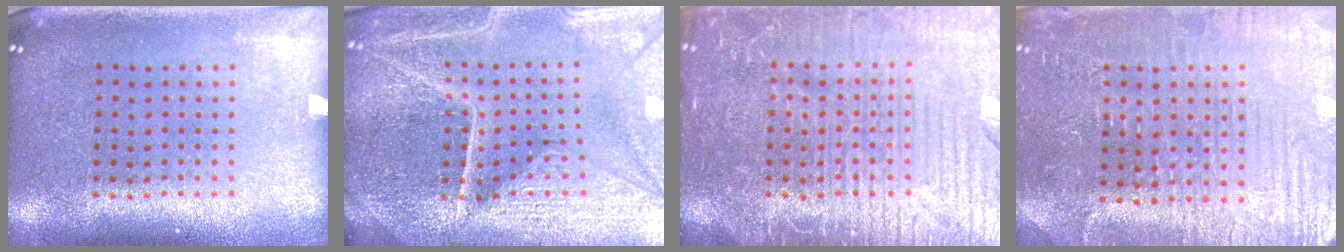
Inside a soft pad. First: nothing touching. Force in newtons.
{"total": 5.8, "press": 5.3, "slide": 2.4}
{"total": 7.2, "press": 7.2, "slide": 0.9}
{"total": 4.0, "press": 3.9, "slide": 0.9}